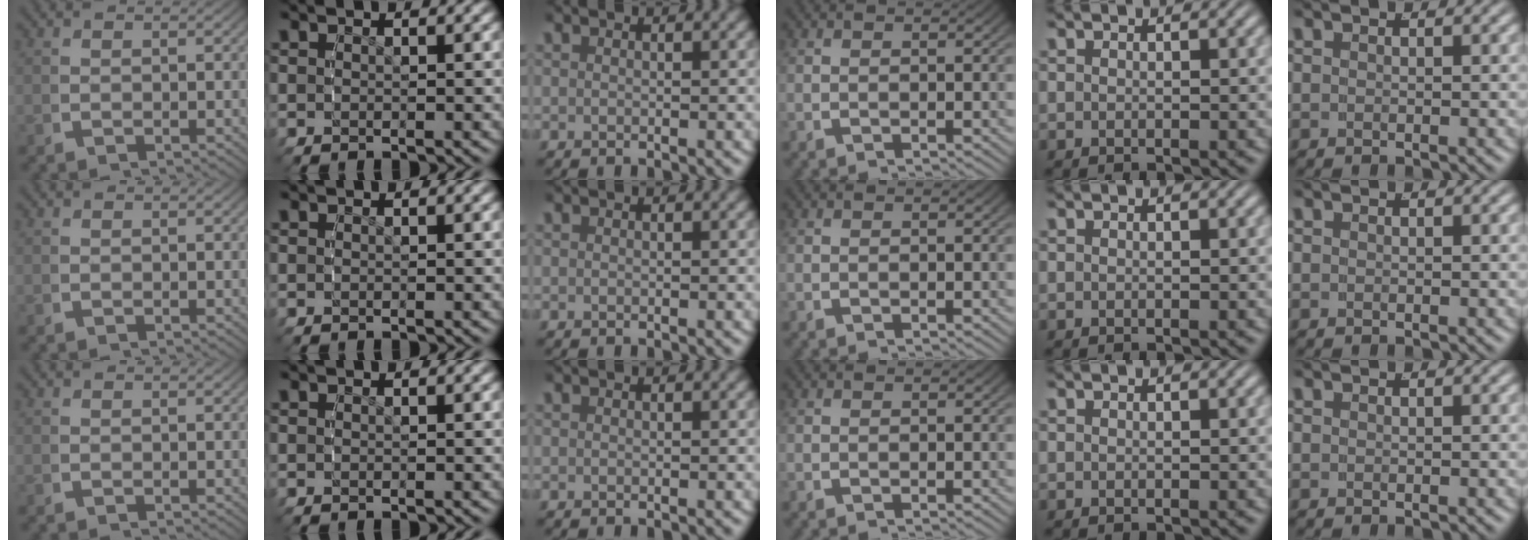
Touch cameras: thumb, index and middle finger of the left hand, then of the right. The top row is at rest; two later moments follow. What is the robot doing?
{"motion": "reach", "object": "pencil case"}